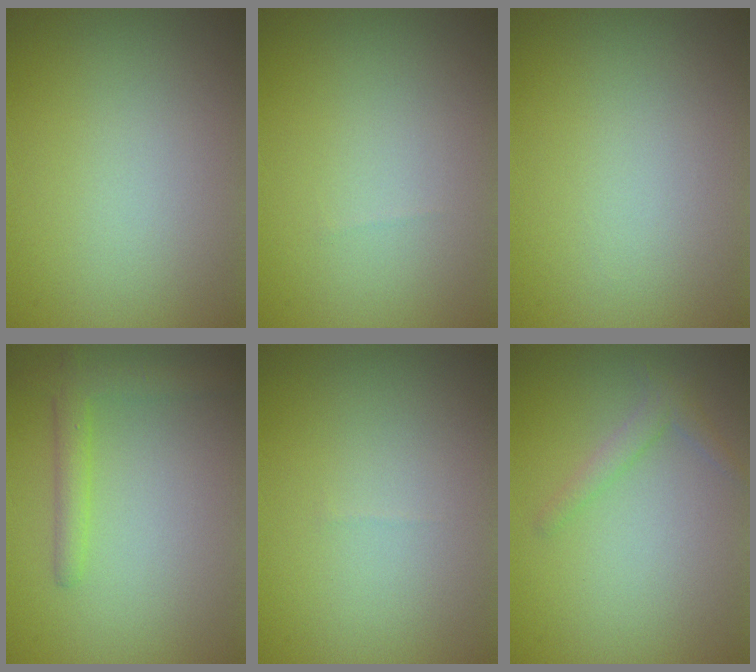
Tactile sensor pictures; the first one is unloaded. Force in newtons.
{"total": 0.0}
{"total": 0.0}
{"total": 2.4, "press": 2.4, "slide": 0.2}
{"total": 0.0}
{"total": 1.4, "press": 1.4, "slide": 0.1}